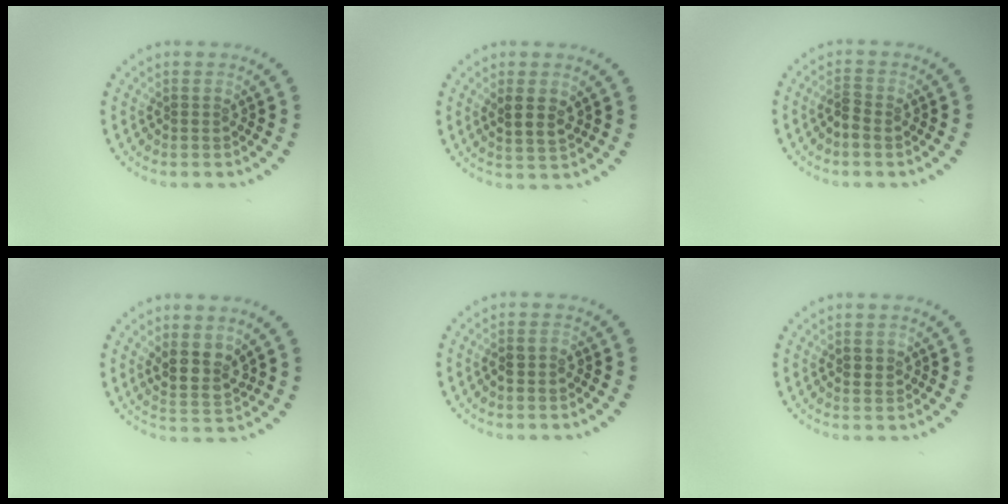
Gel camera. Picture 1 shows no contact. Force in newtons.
{"total": 2.3, "press": 2.1, "slide": 0.8}
{"total": 1.2, "press": 1.1, "slide": 0.4}
{"total": 3.1, "press": 2.6, "slide": 1.6}
{"total": 1.0, "press": 0.9, "slide": 0.4}
{"total": 0.8, "press": 0.8, "slide": 0.1}